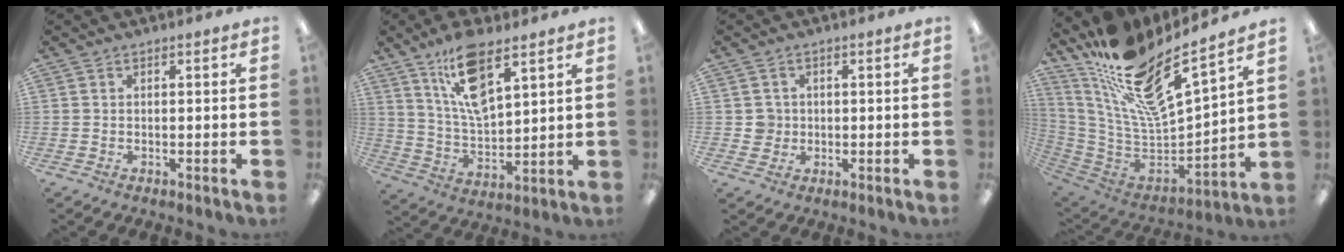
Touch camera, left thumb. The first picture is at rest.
{"total": 14.2, "force": [8.8, 5.9, 9.4], "torque": [-0.167, -0.031, 0.156]}
{"total": 3.0, "force": [0.2, 3.0, 0.3], "torque": [-0.003, 0.002, -0.001]}
{"total": 18.6, "force": [14.0, 4.0, 11.6], "torque": [-0.224, -0.109, 0.236]}